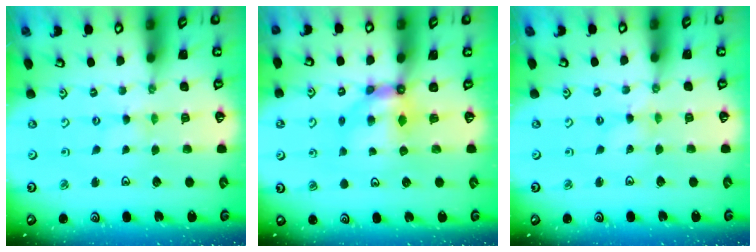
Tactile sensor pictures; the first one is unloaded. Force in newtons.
{"total": 6.6, "press": 6.6, "slide": 0.6}
{"total": 0.8, "press": 0.8, "slide": 0.2}